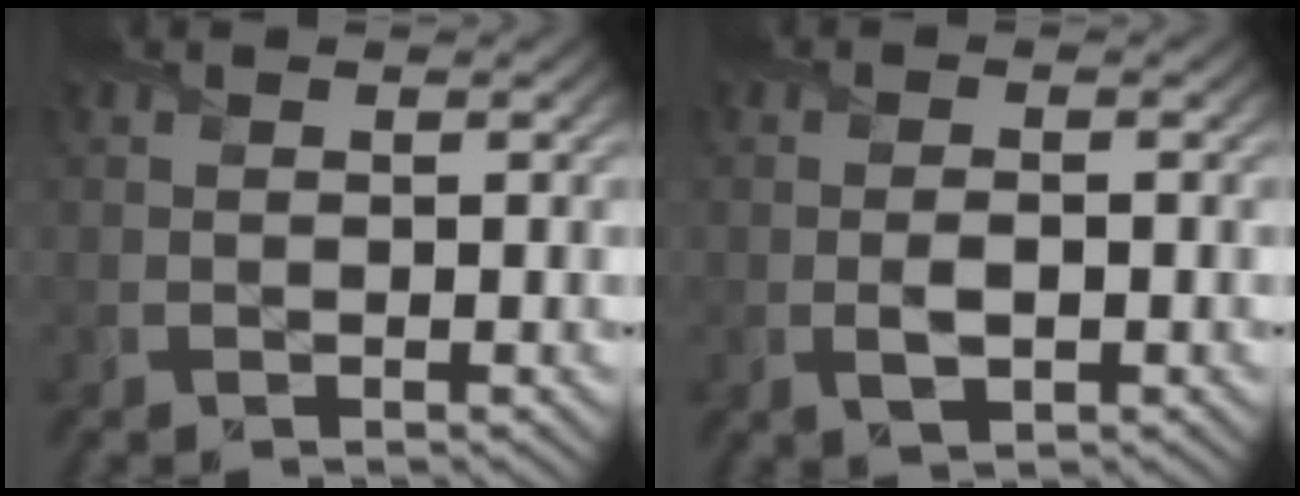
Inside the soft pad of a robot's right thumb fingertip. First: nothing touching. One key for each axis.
{"total": 2.5, "fx": -0.6, "fy": 1.2, "fz": 2.1, "tx": -0.046, "ty": -0.007, "tz": -0.008}